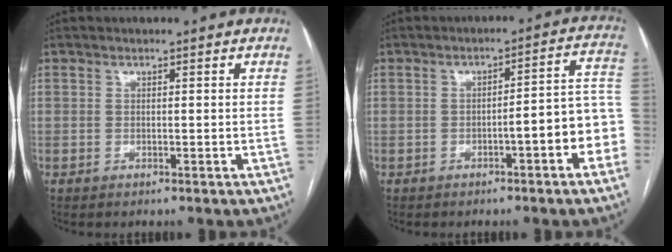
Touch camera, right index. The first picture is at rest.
{"total": 8.5, "force": [-2.9, 1.4, 7.9], "torque": [-0.083, 0.036, -0.036]}